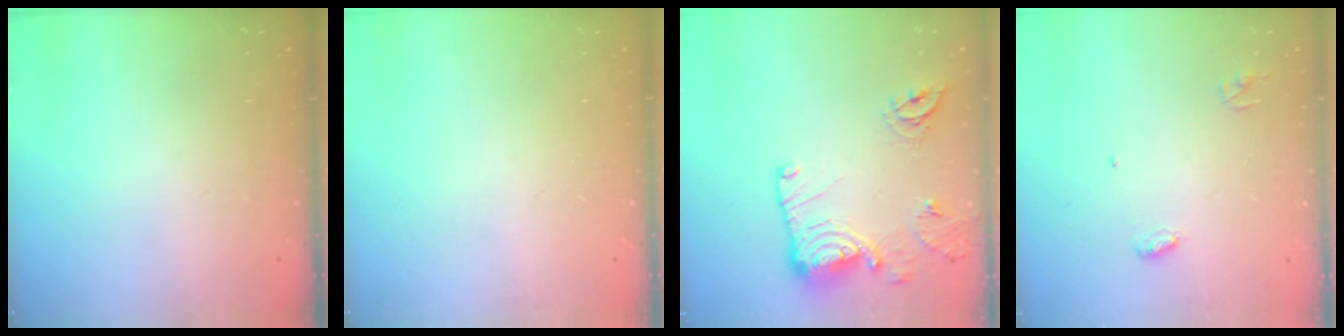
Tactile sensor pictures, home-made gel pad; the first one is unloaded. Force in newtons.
{"total": 0.0}
{"total": 13.7, "press": 13.6, "slide": 1.4}
{"total": 3.6, "press": 3.6, "slide": 0.3}